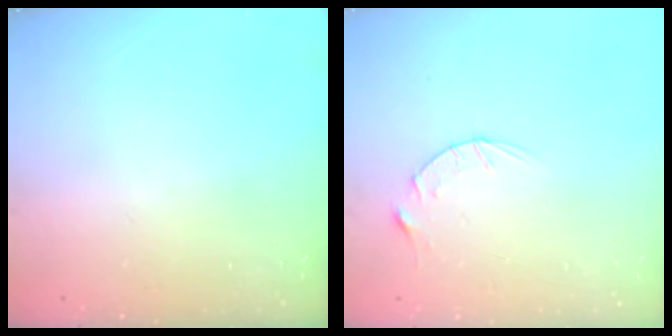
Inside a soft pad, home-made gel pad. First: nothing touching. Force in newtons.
{"total": 4.5, "press": 4.5, "slide": 0.3}